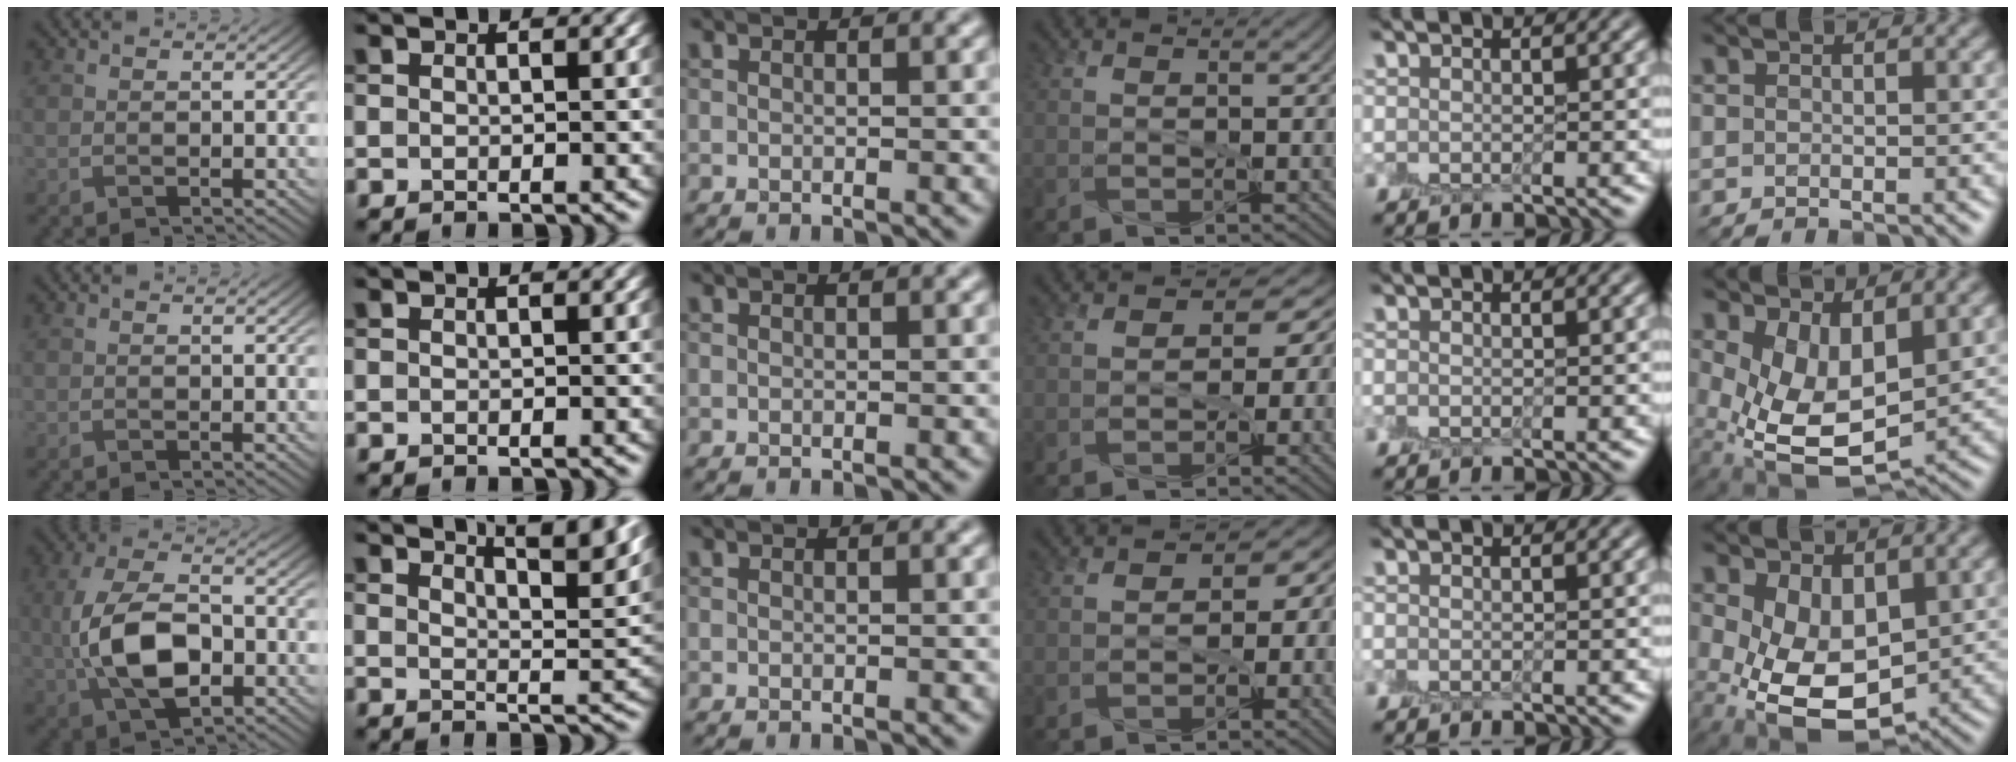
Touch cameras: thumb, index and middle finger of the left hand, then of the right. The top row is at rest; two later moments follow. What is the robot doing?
{"motion": "peel", "object": "lint roller sheet"}